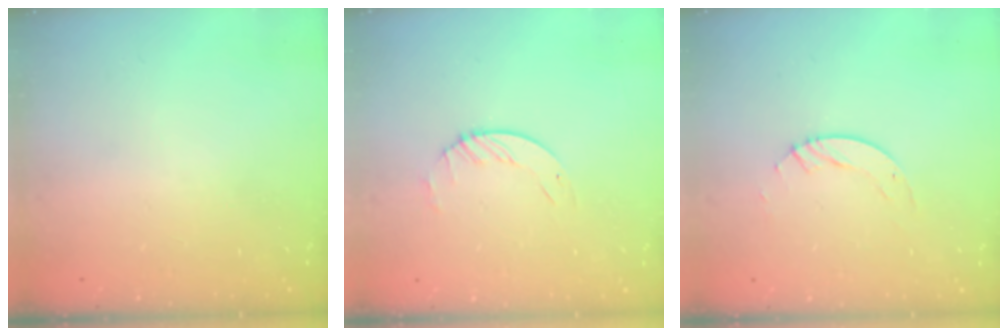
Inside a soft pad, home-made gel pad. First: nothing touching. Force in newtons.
{"total": 1.6, "press": 1.6, "slide": 0.2}
{"total": 4.5, "press": 4.5, "slide": 0.4}